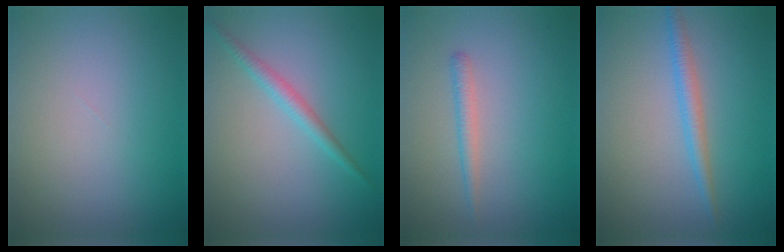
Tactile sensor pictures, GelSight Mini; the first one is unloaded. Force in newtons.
{"total": 1.8, "press": 1.8, "slide": 0.0}
{"total": 1.3, "press": 1.3, "slide": 0.0}
{"total": 1.9, "press": 1.9, "slide": 0.1}